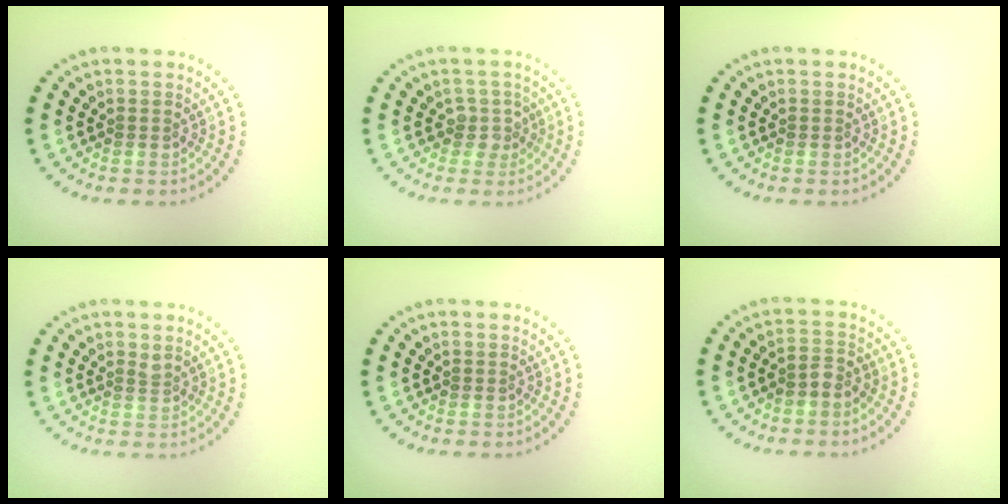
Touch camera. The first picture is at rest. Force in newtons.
{"total": 1.8, "press": 1.4, "slide": 1.2}
{"total": 0.0}
{"total": 0.7, "press": 0.5, "slide": 0.5}
{"total": 0.0}
{"total": 1.5, "press": 1.3, "slide": 0.8}